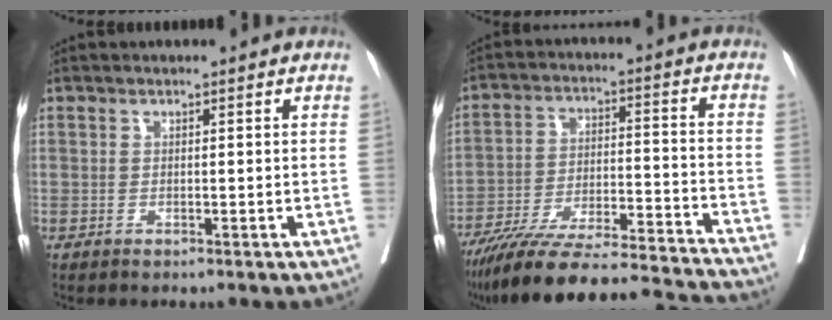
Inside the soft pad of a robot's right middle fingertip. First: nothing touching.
{"total": 24.0, "force": [-22.0, 1.1, 9.4], "torque": [-0.132, -0.022, -0.331]}